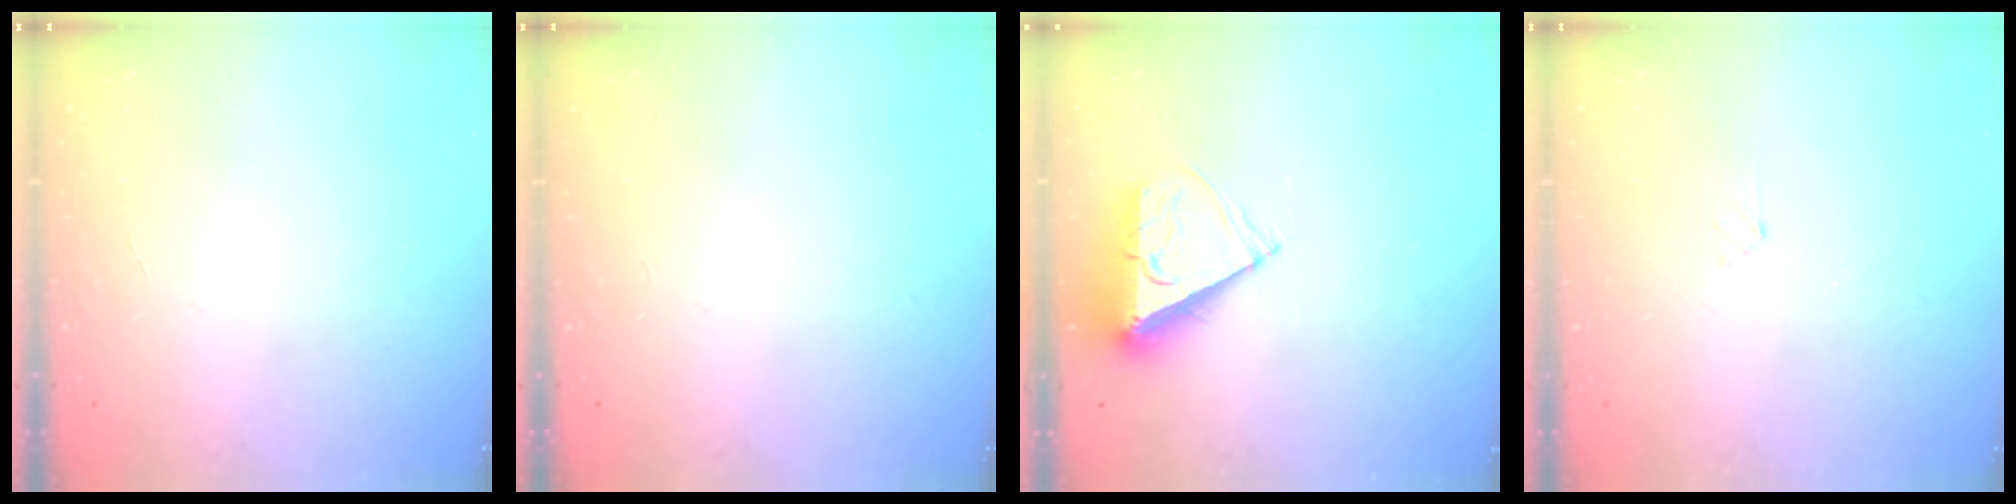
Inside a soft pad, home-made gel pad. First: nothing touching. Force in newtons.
{"total": 0.0}
{"total": 8.0, "press": 8.0, "slide": 0.4}
{"total": 2.4, "press": 2.3, "slide": 0.4}